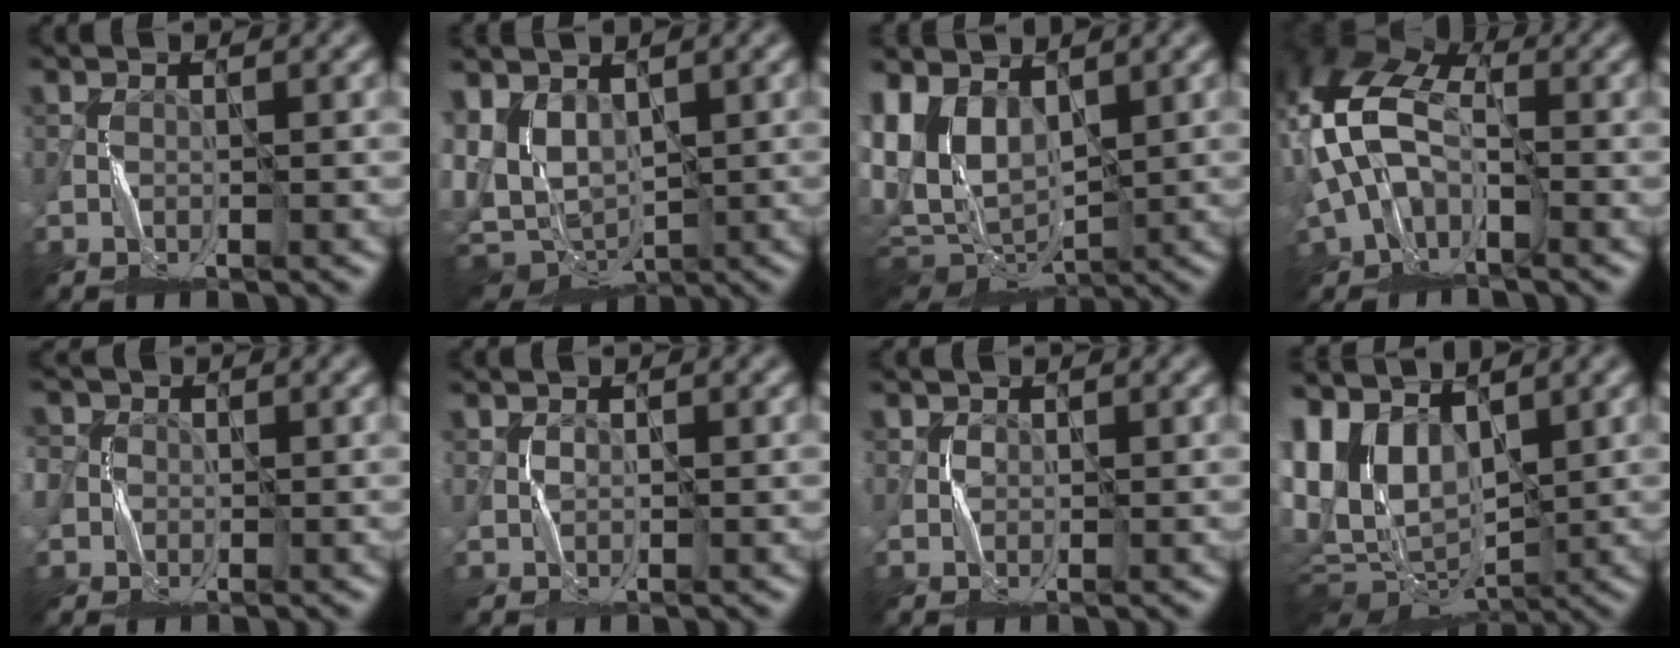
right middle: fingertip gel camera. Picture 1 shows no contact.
{"total": 4.8, "force": [-0.1, 3.3, 3.5], "torque": [-0.071, -0.014, 0.001]}
{"total": 7.3, "force": [1.9, 4.9, 5.0], "torque": [-0.114, -0.021, 0.043]}
{"total": 9.6, "force": [-0.2, 6.3, 7.3], "torque": [-0.159, 0.013, -0.020]}
{"total": 3.0, "force": [0.1, 2.8, 1.0], "torque": [-0.013, 0.008, -0.017]}
{"total": 1.1, "force": [0.5, -0.3, -0.9], "torque": [0.023, 0.002, 0.013]}
{"total": 0.7, "force": [0.2, 0.6, 0.0], "torque": [0.008, 0.002, 0.004]}
{"total": 9.5, "force": [3.4, 6.0, 6.6], "torque": [-0.127, -0.025, 0.075]}